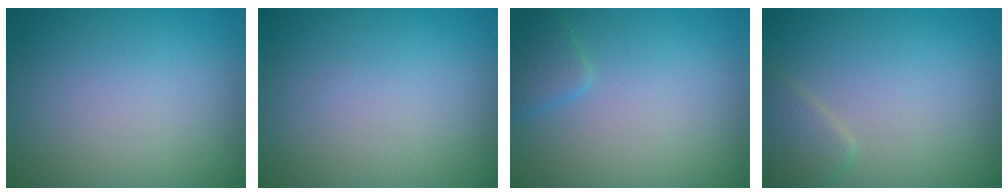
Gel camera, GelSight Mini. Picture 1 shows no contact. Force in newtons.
{"total": 0.0}
{"total": 1.5, "press": 1.5, "slide": 0.1}
{"total": 1.9, "press": 1.9, "slide": 0.1}